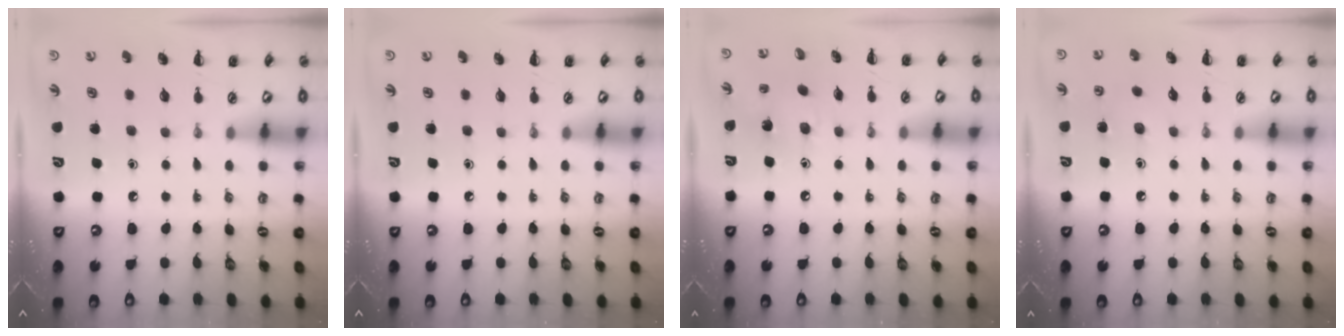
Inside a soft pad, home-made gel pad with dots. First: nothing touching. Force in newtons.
{"total": 0.0}
{"total": 4.0, "press": 3.9, "slide": 0.7}
{"total": 5.2, "press": 5.0, "slide": 1.4}